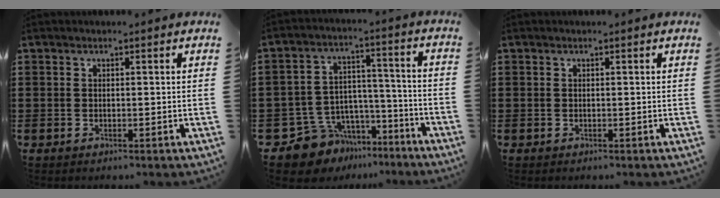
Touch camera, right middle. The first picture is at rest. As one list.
[{"total": 8.9, "force": [-7.6, 4.6, 0.3], "torque": [-0.032, 0.016, -0.145]}, {"total": 0.0}]